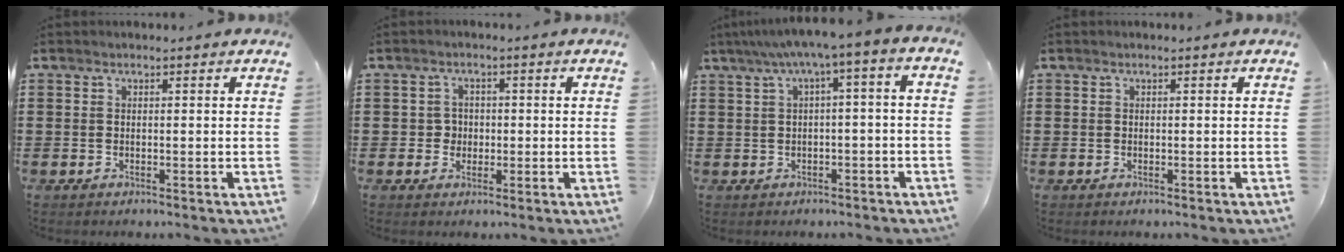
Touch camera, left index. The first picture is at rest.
{"total": 2.4, "force": [-0.2, 2.3, 0.7], "torque": [-0.024, 0.007, -0.009]}
{"total": 4.1, "force": [-0.5, 0.3, 4.1], "torque": [-0.079, -0.007, -0.017]}
{"total": 0.0}